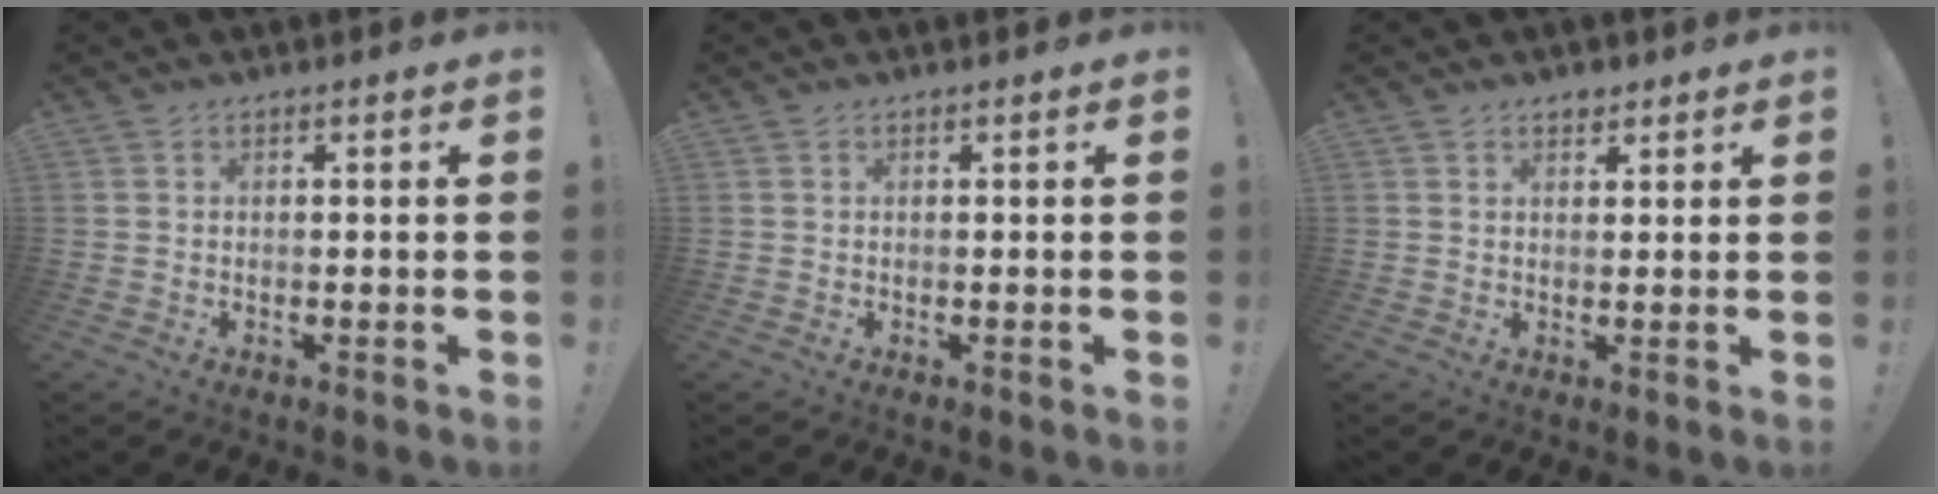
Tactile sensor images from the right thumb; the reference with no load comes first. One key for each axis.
{"total": 0.0}
{"total": 2.1, "fx": 1.6, "fy": 1.3, "fz": 0.5, "tx": 0.009, "ty": -0.010, "tz": 0.024}